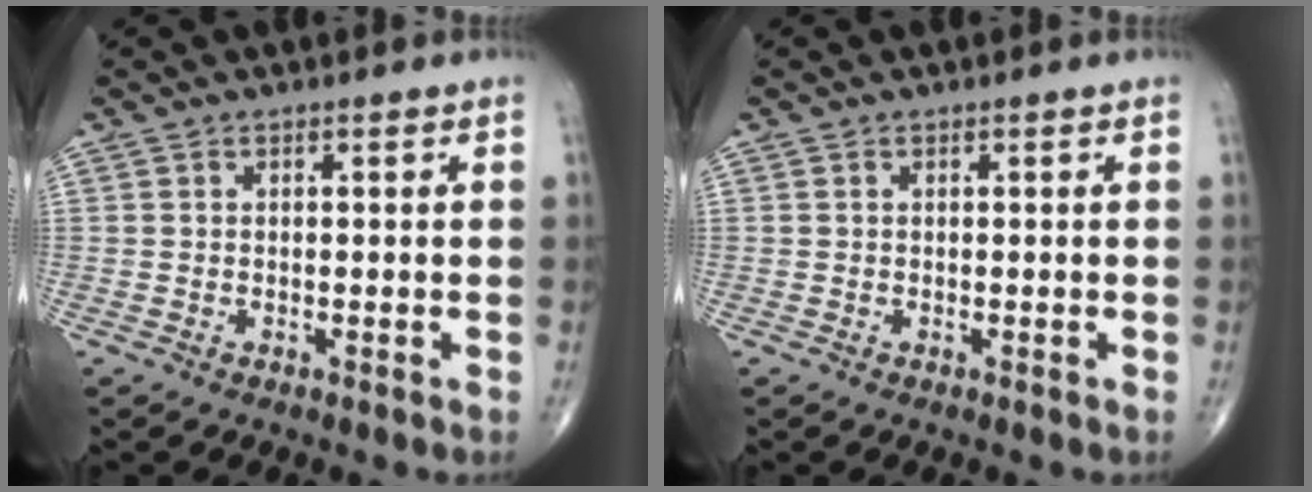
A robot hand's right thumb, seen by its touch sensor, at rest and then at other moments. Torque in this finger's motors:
{"motor_torque": [-0.25, -0.03, -0.15, -0.11, 0.00]}